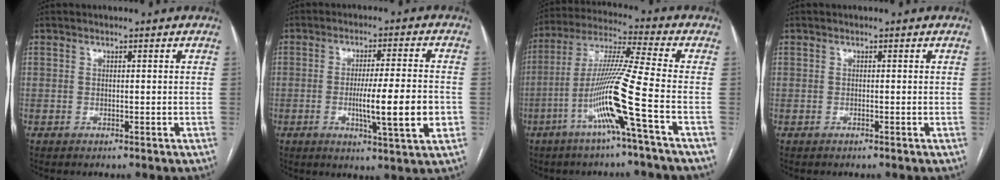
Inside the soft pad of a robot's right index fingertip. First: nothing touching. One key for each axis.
{"total": 10.5, "fx": -2.2, "fy": 0.2, "fz": 10.3, "tx": -0.160, "ty": -0.013, "tz": -0.036}
{"total": 13.1, "fx": -5.1, "fy": -2.1, "fz": 11.9, "tx": -0.236, "ty": -0.005, "tz": -0.104}
{"total": 0.0}